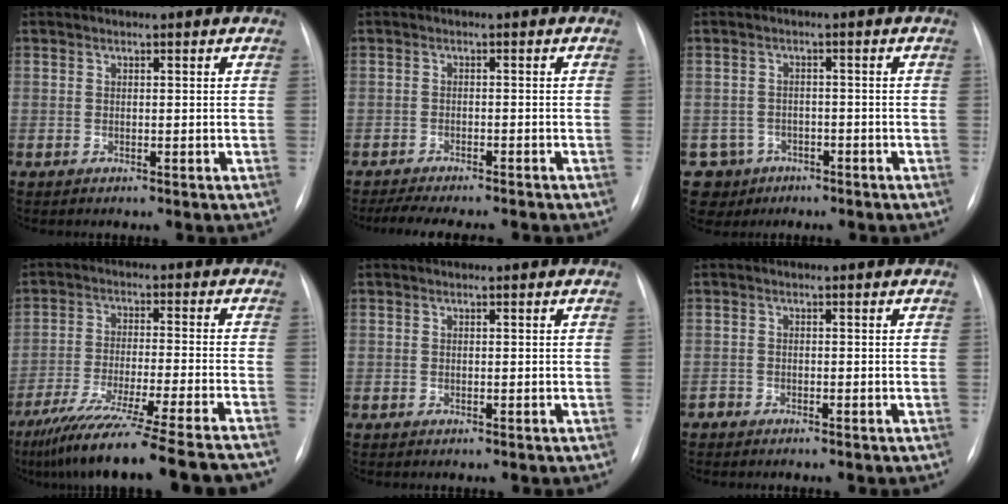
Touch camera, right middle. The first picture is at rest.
{"total": 10.3, "force": [-9.1, 1.5, 4.6], "torque": [-0.063, -0.007, -0.125]}
{"total": 5.0, "force": [-2.8, 4.2, -0.5], "torque": [0.010, 0.010, -0.042]}
{"total": 22.5, "force": [-19.0, -1.1, 12.0], "torque": [-0.152, -0.067, -0.288]}
{"total": 0.0}
{"total": 0.9, "force": [-0.8, 0.4, -0.1], "torque": [-0.001, 0.002, -0.018]}